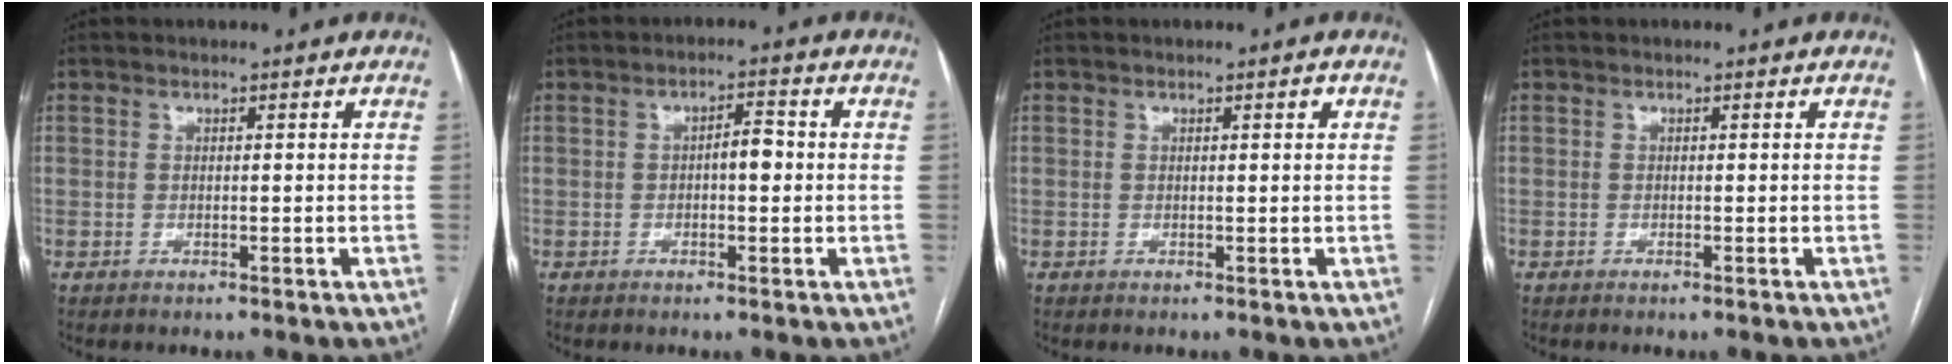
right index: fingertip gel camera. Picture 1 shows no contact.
{"total": 3.1, "force": [-0.2, 1.1, 2.9], "torque": [-0.042, 0.009, -0.004]}
{"total": 0.8, "force": [0.3, 0.1, 0.7], "torque": [-0.012, 0.002, 0.004]}
{"total": 0.0}